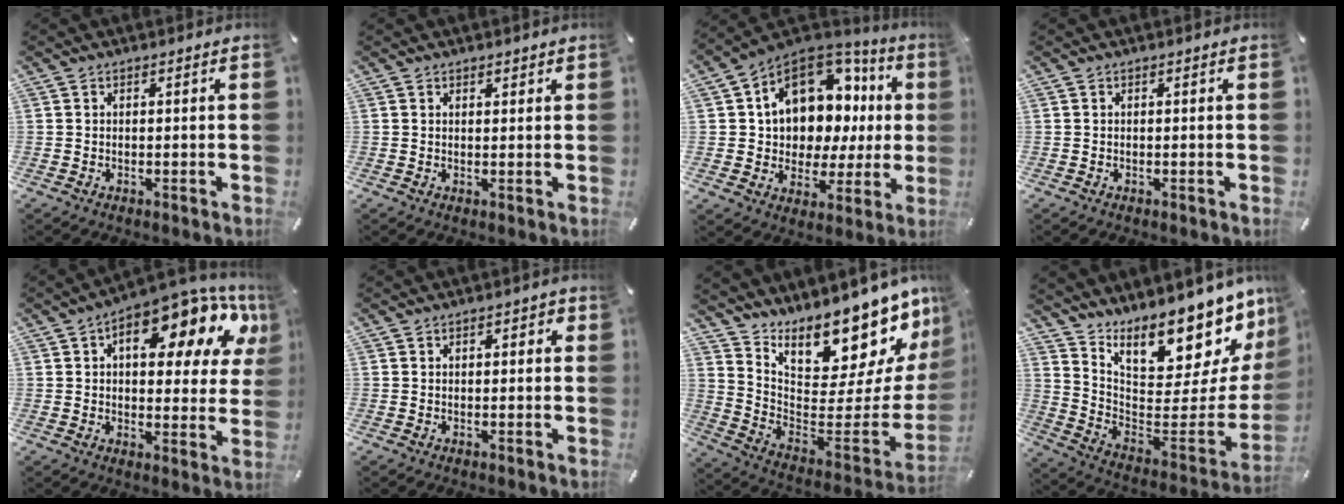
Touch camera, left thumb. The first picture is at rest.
{"total": 1.1, "force": [0.9, 0.6, 0.3], "torque": [0.003, -0.003, 0.015]}
{"total": 15.2, "force": [6.5, 10.8, 8.5], "torque": [-0.136, -0.054, 0.115]}
{"total": 0.0}
{"total": 17.9, "force": [9.4, 7.8, 13.1], "torque": [-0.176, -0.069, 0.147]}
{"total": 2.2, "force": [0.3, 1.4, 1.7], "torque": [-0.025, 0.007, 0.001]}
{"total": 16.5, "force": [15.5, 3.9, 4.2], "torque": [-0.024, -0.166, 0.248]}
{"total": 17.7, "force": [15.3, 5.9, 6.8], "torque": [-0.059, -0.151, 0.246]}